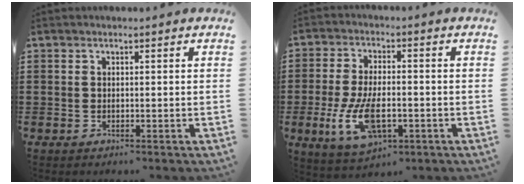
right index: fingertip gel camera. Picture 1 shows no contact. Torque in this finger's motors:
{"motor_torque": [1.83, 0.31, 0.27, 0.19]}